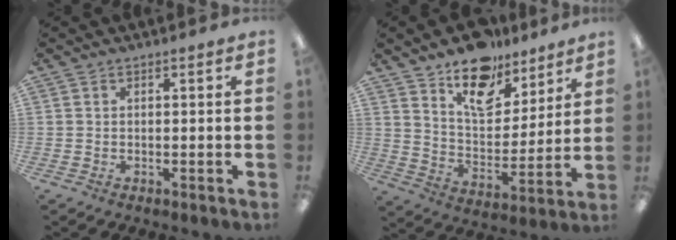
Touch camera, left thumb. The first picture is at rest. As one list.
[{"total": 15.6, "force": [11.4, 8.1, 6.7], "torque": [-0.101, -0.069, 0.204]}]